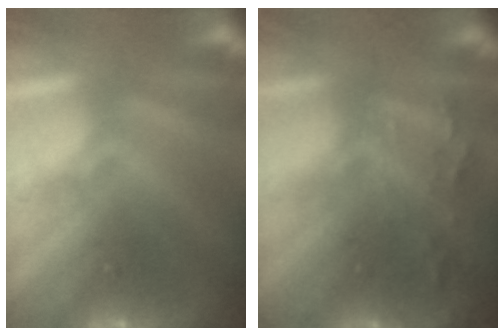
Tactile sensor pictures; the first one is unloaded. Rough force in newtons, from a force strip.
{"total": 2.7}